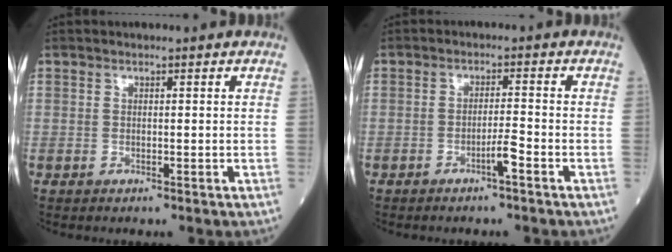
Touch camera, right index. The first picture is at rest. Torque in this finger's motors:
{"motor_torque": [0.94, -0.22, 0.50, 0.12]}